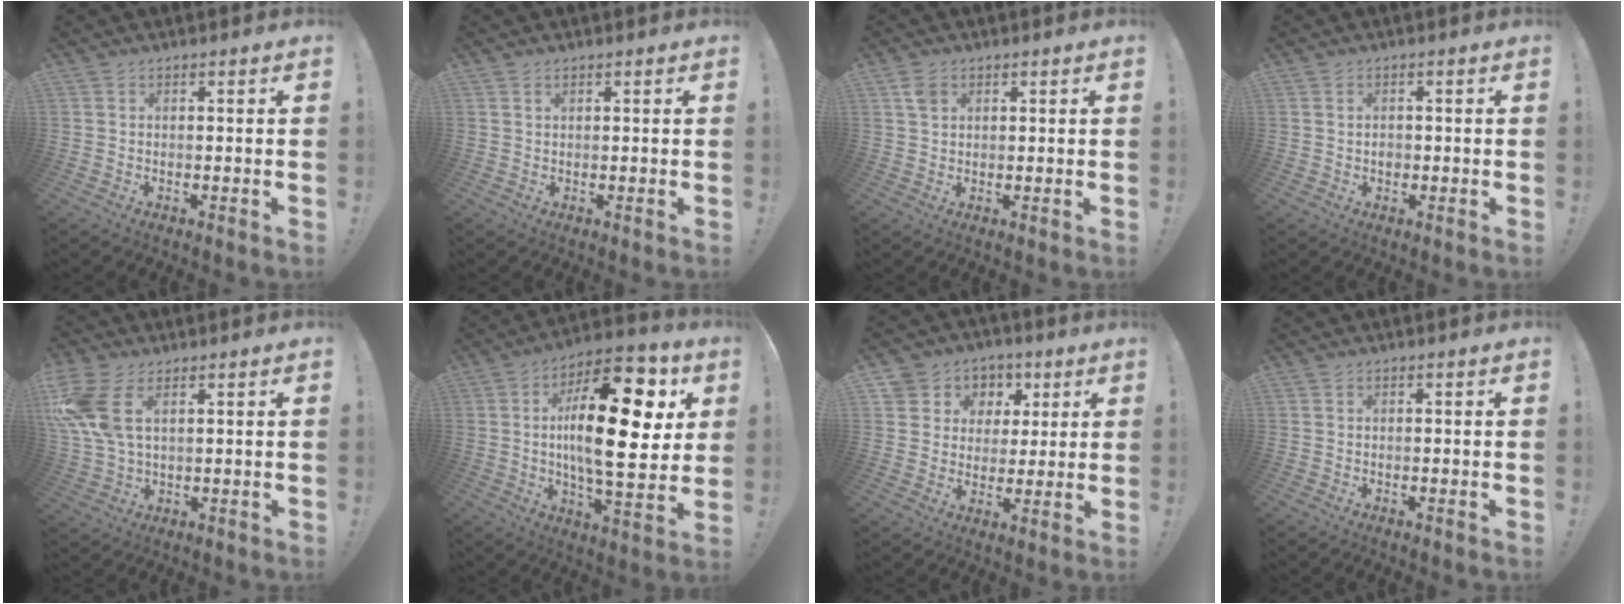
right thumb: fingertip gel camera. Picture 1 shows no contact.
{"total": 0.8, "force": [0.7, 0.3, 0.2], "torque": [0.003, -0.002, 0.012]}
{"total": 3.4, "force": [1.7, 2.2, 1.8], "torque": [-0.024, 0.000, 0.031]}
{"total": 1.5, "force": [-0.2, 1.3, 0.7], "torque": [-0.007, 0.001, -0.006]}
{"total": 11.9, "force": [4.2, 6.7, 8.8], "torque": [-0.178, -0.009, 0.082]}
{"total": 25.7, "force": [4.5, 10.2, 23.2], "torque": [-0.372, -0.023, 0.066]}
{"total": 8.6, "force": [2.6, 7.9, 1.9], "torque": [-0.028, -0.013, 0.055]}
{"total": 0.0}